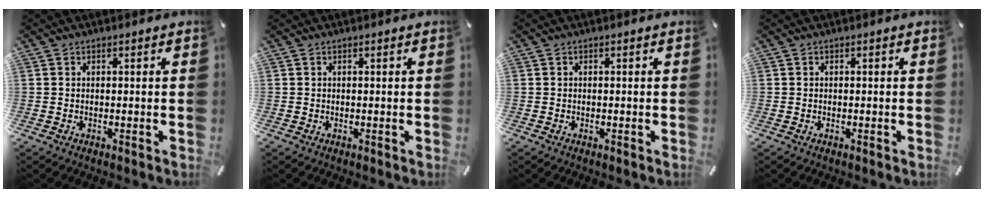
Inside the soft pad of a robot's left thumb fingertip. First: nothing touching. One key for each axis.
{"total": 0.0}
{"total": 0.0}
{"total": 0.0}